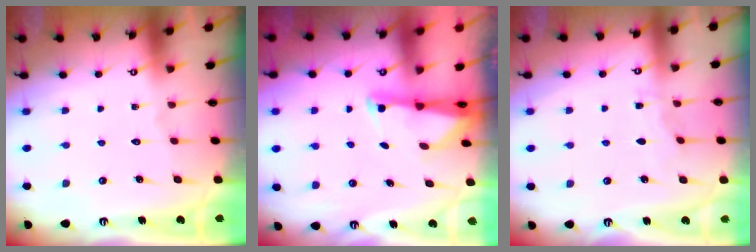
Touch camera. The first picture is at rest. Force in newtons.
{"total": 1.8, "press": 1.8, "slide": 0.4}
{"total": 2.8, "press": 2.8, "slide": 0.3}